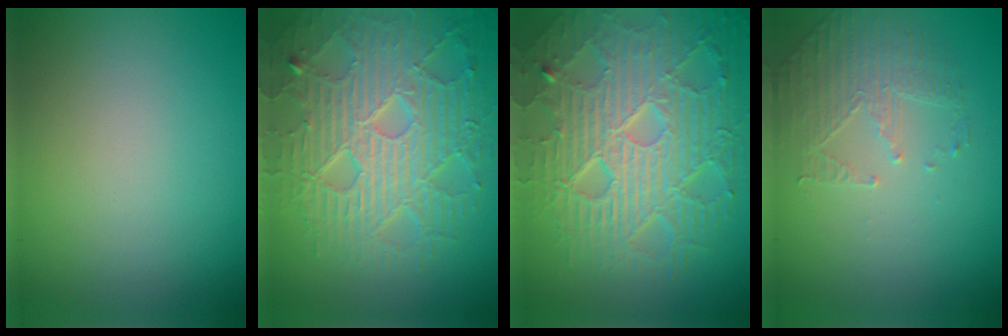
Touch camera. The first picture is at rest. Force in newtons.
{"total": 9.2, "press": 6.2, "slide": 6.8}
{"total": 10.9, "press": 6.9, "slide": 8.5}
{"total": 1.9, "press": 1.5, "slide": 1.2}